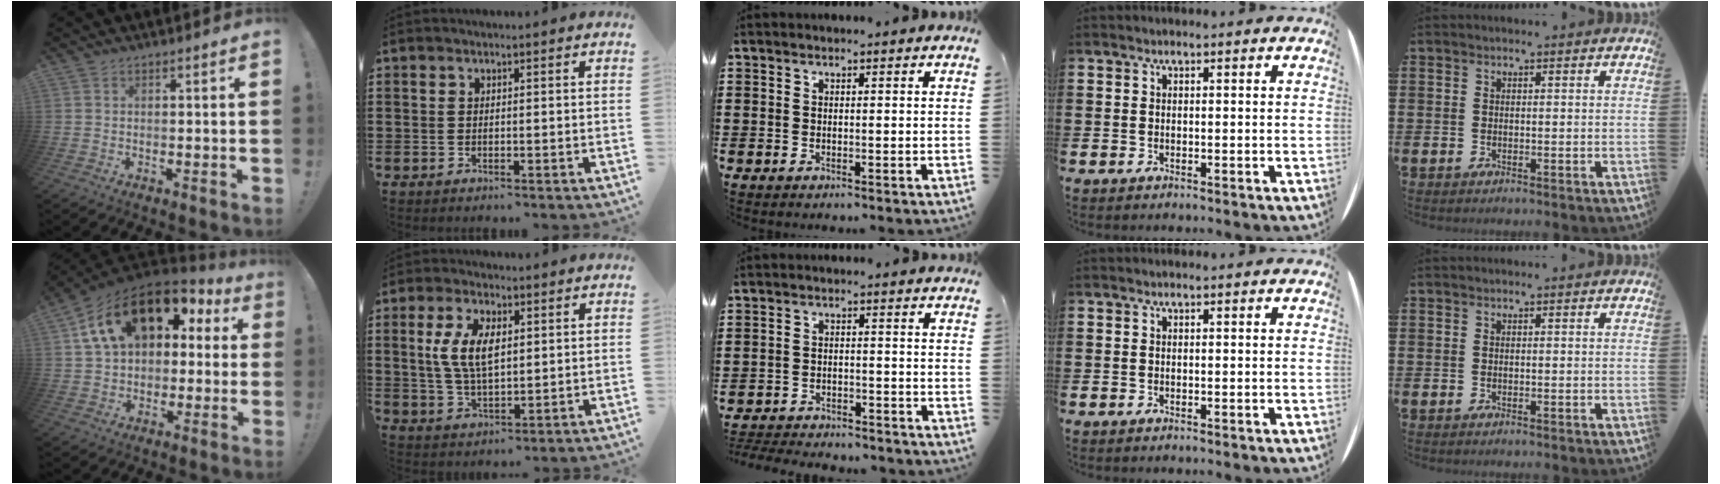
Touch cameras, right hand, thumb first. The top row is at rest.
{"thumb": {"total": 19.5, "force": [8.0, 11.9, 13.2], "torque": [-0.219, -0.025, 0.146]}, "index": {"total": 7.5, "force": [1.7, 3.8, 6.3], "torque": [-0.138, 0.009, 0.026]}, "middle": {"total": 3.7, "force": [-3.7, 0.4, 0.2], "torque": [-0.008, 0.001, -0.078]}}